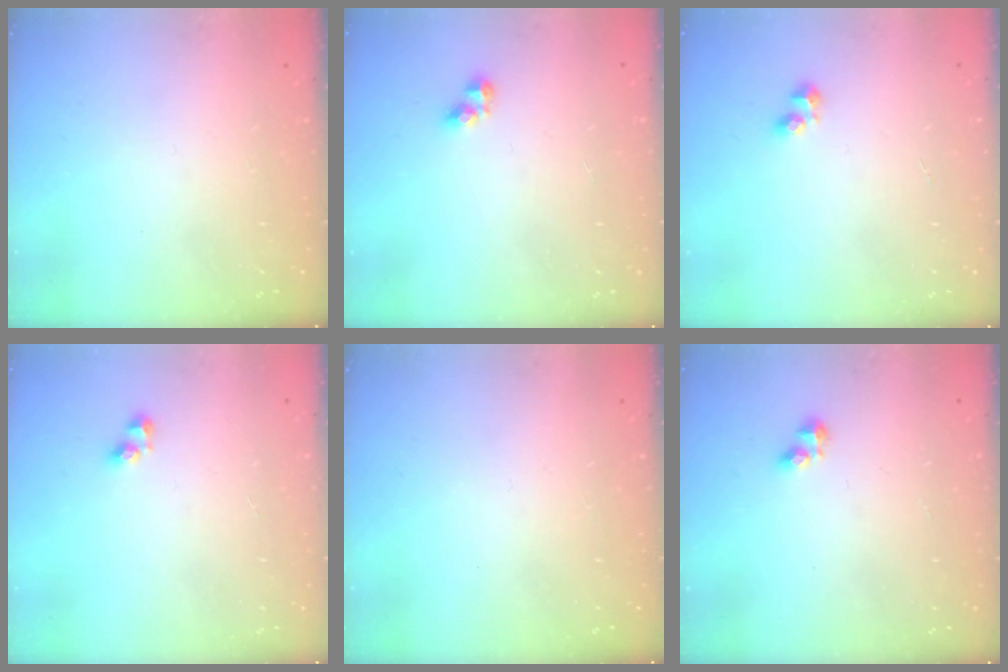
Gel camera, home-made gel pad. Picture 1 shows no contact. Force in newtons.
{"total": 3.9, "press": 3.9, "slide": 0.4}
{"total": 3.4, "press": 3.3, "slide": 0.7}
{"total": 2.6, "press": 2.3, "slide": 1.1}
{"total": 0.0}
{"total": 2.7, "press": 2.7, "slide": 0.3}